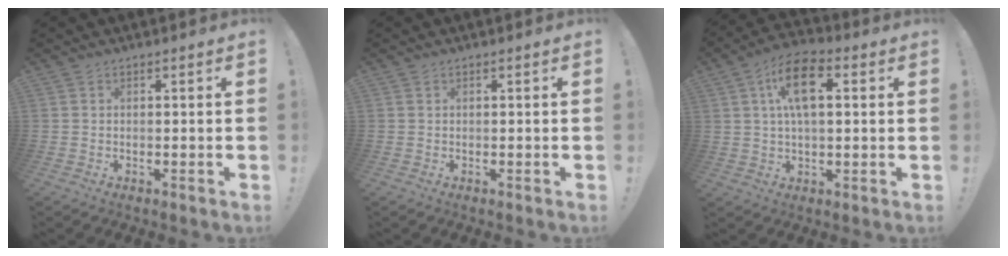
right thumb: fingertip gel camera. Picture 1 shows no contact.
{"total": 0.0}
{"total": 12.3, "force": [3.7, 6.8, 9.6], "torque": [-0.142, 0.008, 0.065]}